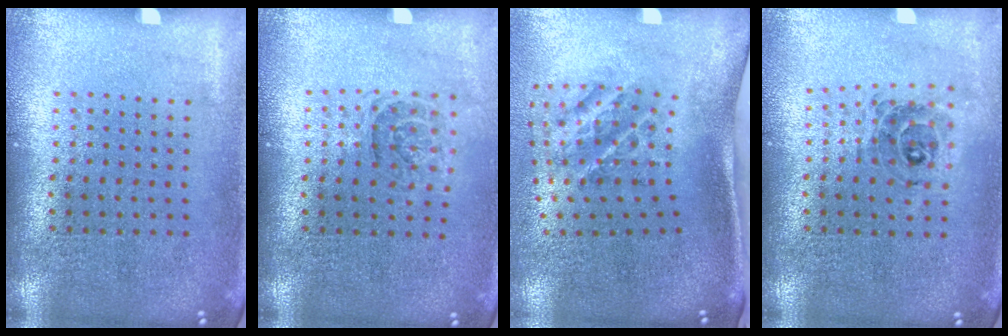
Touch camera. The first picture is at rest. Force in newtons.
{"total": 1.2, "press": 1.0, "slide": 0.6}
{"total": 1.8, "press": 1.2, "slide": 1.3}
{"total": 0.7, "press": 0.7, "slide": 0.1}